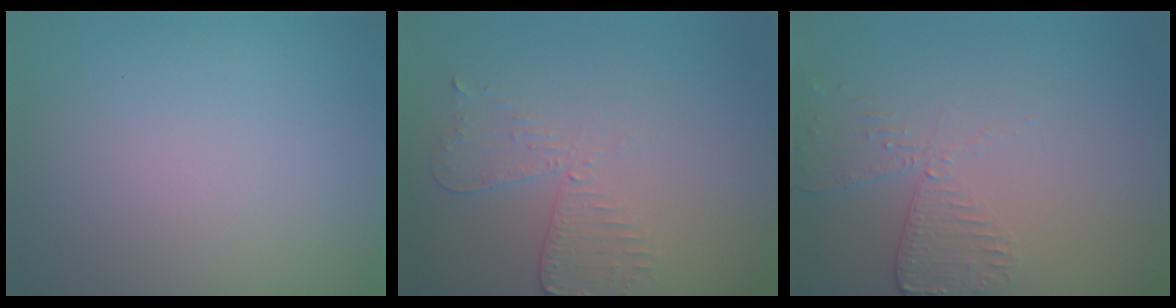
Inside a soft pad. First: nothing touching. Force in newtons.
{"total": 2.6, "press": 2.3, "slide": 1.3}
{"total": 2.5, "press": 2.3, "slide": 1.0}